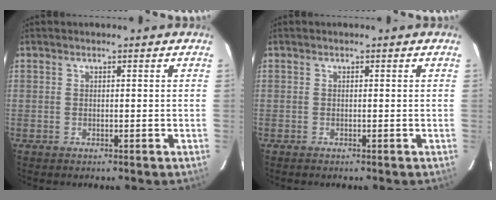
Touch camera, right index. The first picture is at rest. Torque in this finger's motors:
{"motor_torque": [-0.07, 0.09, 0.07, 0.01]}